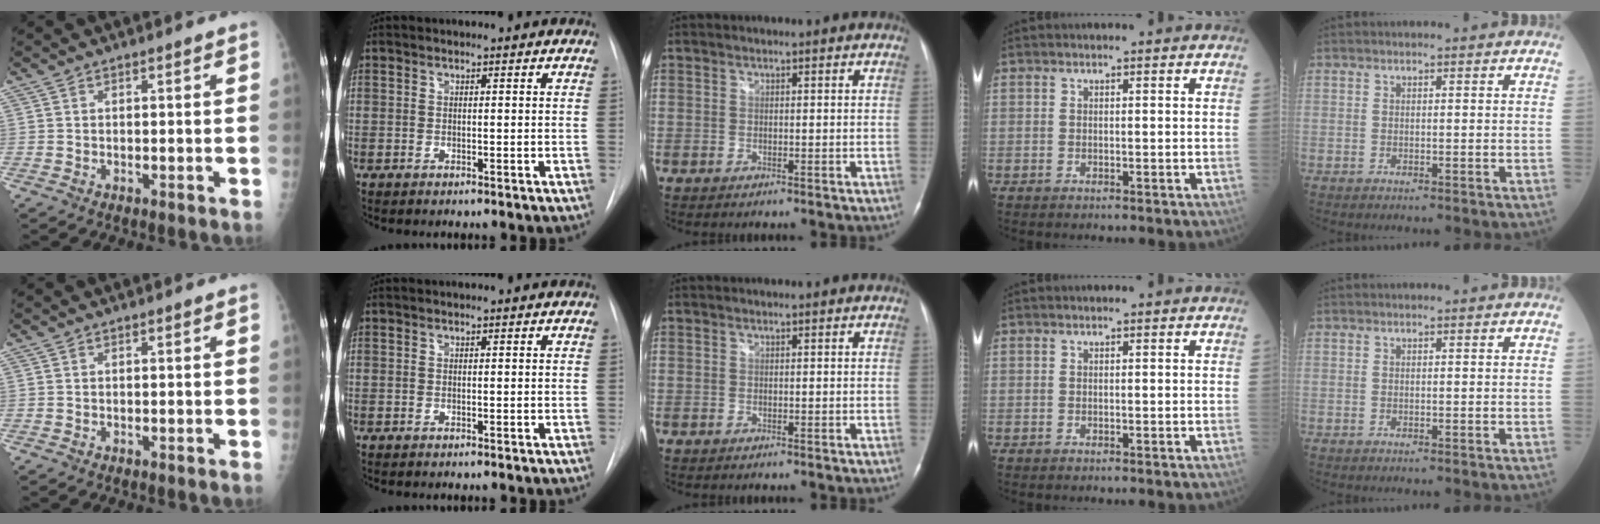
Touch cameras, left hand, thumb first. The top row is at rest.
{}